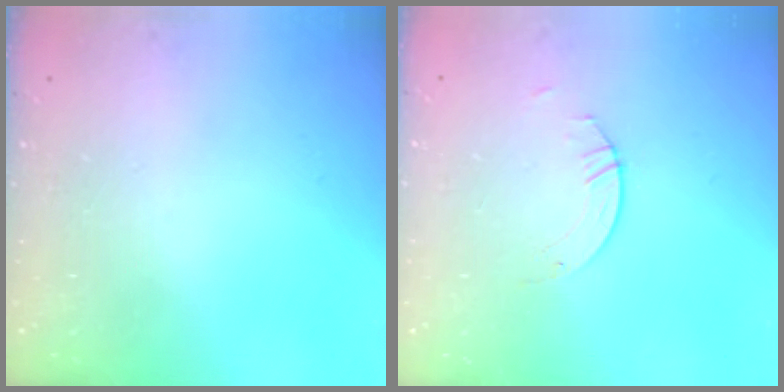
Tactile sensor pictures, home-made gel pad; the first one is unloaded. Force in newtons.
{"total": 2.1, "press": 2.1, "slide": 0.1}